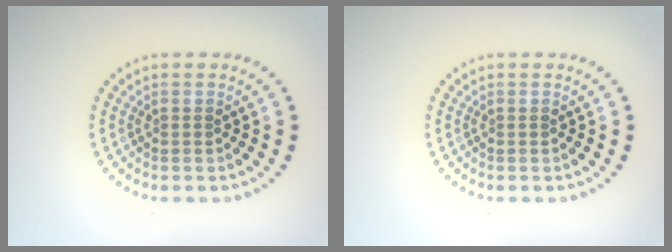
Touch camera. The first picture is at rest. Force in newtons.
{"total": 0.0}